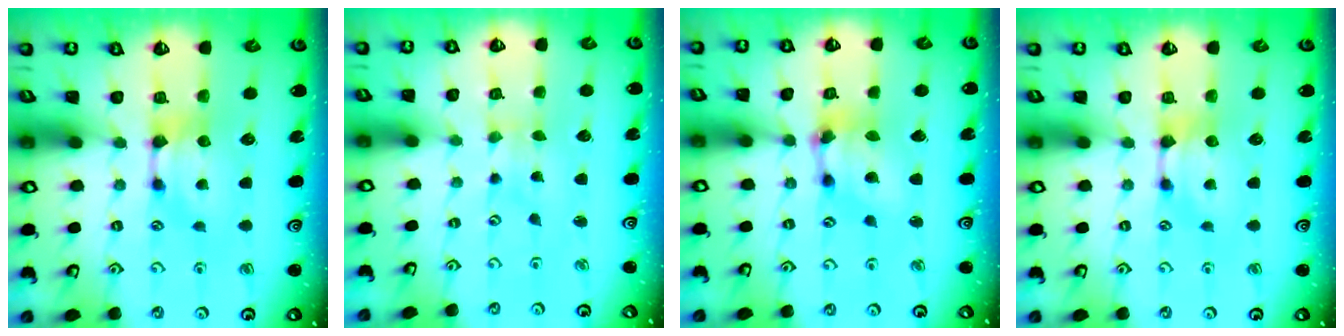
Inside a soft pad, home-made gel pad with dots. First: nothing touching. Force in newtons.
{"total": 5.1, "press": 5.1, "slide": 0.4}
{"total": 4.8, "press": 4.4, "slide": 1.9}
{"total": 0.0}